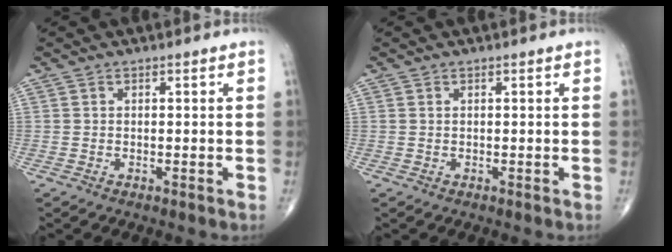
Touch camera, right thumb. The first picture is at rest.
{"total": 0.0}